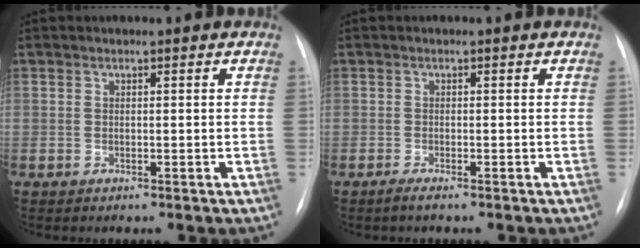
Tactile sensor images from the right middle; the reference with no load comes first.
{"total": 1.0, "force": [-0.7, -0.1, 0.7], "torque": [-0.018, -0.004, -0.017]}